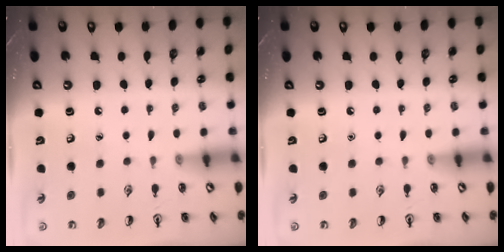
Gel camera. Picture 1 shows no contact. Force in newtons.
{"total": 0.0}